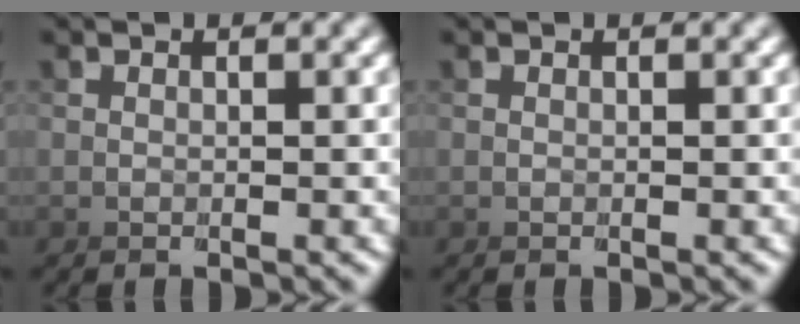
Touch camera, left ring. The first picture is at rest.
{"total": 0.0}